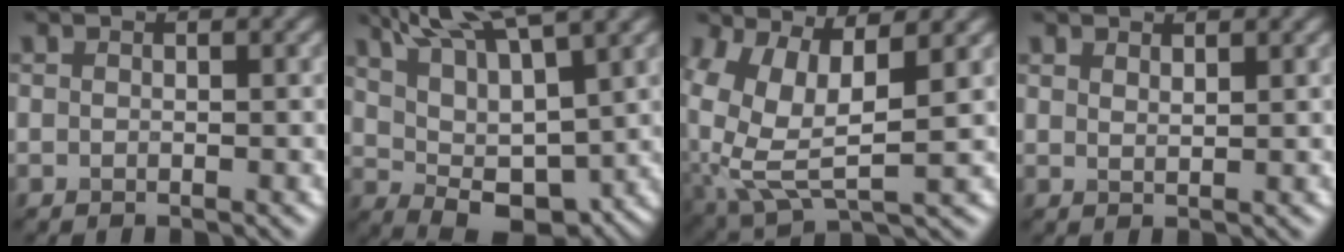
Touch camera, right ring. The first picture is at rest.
{"total": 9.7, "force": [5.5, 3.4, 7.2], "torque": [-0.134, 0.011, 0.099]}
{"total": 9.1, "force": [1.3, 4.8, 7.6], "torque": [-0.182, -0.016, 0.033]}
{"total": 1.2, "force": [1.1, 0.3, 0.4], "torque": [-0.009, -0.001, 0.021]}